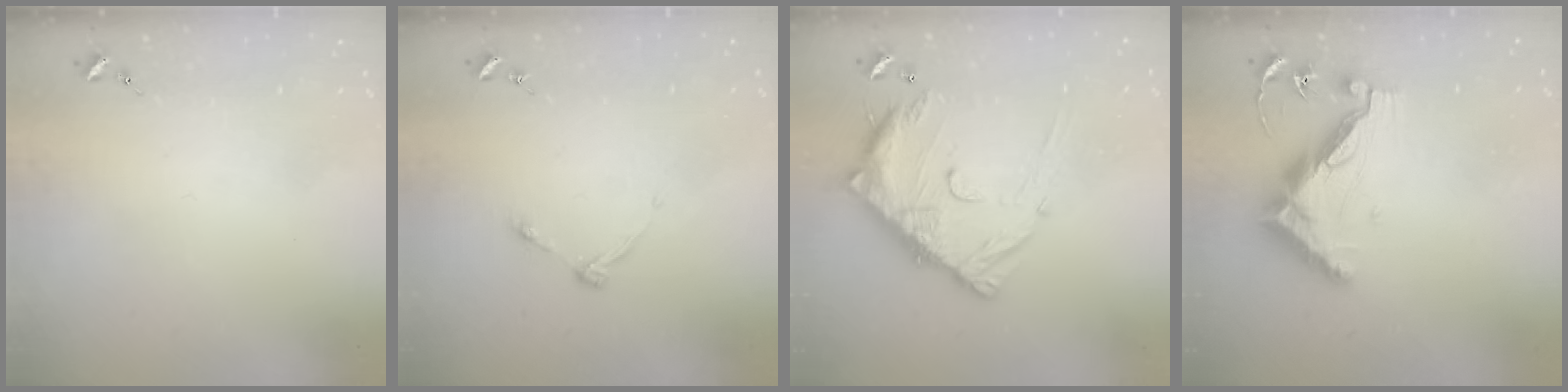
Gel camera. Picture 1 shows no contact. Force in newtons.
{"total": 4.5, "press": 4.4, "slide": 0.6}
{"total": 16.1, "press": 16.0, "slide": 1.3}
{"total": 12.7, "press": 12.7, "slide": 0.5}